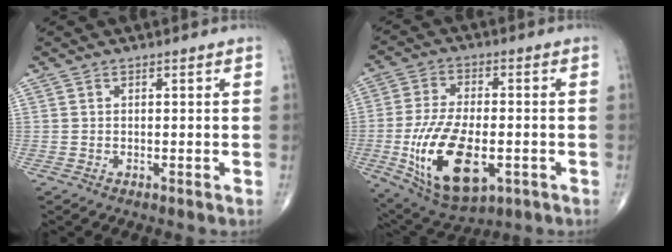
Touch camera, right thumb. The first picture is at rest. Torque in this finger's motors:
{"motor_torque": [0.25, 0.90, 1.82, 0.06, 0.48]}